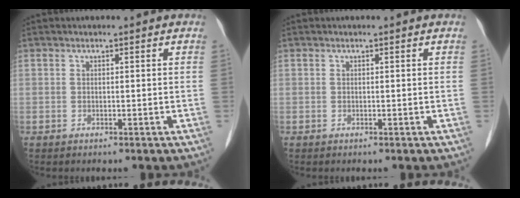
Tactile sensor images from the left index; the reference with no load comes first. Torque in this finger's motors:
{"motor_torque": [0.00, 0.00, 0.02, 0.00]}